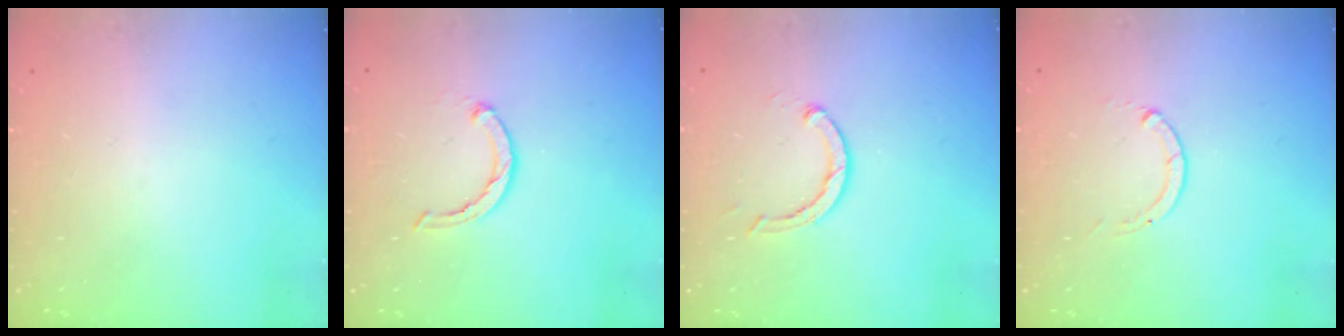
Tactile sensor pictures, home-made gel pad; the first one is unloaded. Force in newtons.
{"total": 3.1, "press": 3.0, "slide": 0.5}
{"total": 2.9, "press": 2.9, "slide": 0.4}
{"total": 0.0}